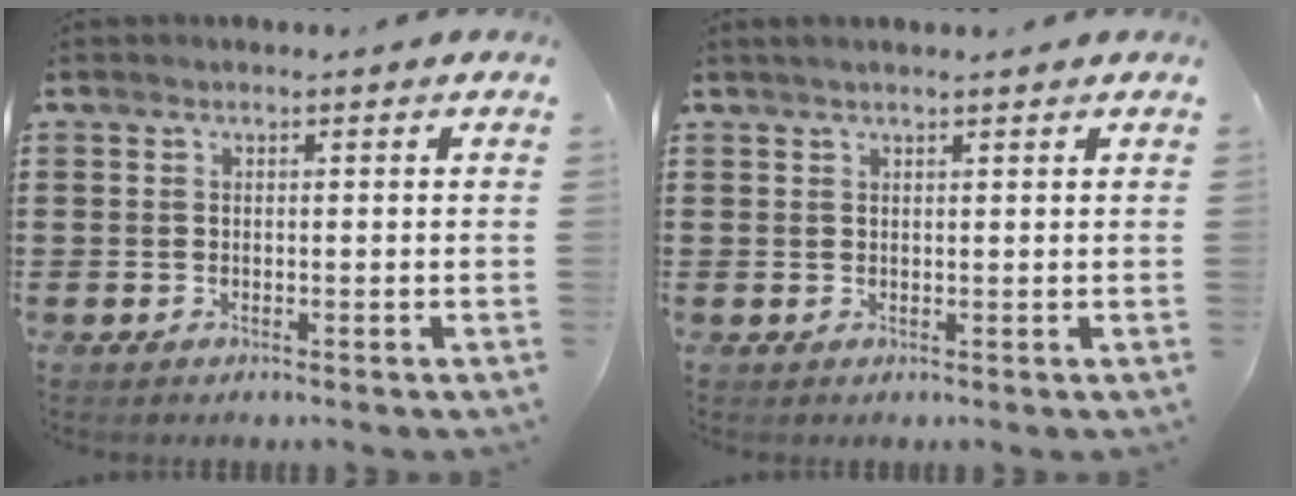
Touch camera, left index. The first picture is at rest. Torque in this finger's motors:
{"motor_torque": [0.36, 0.28, 0.00, 0.00]}